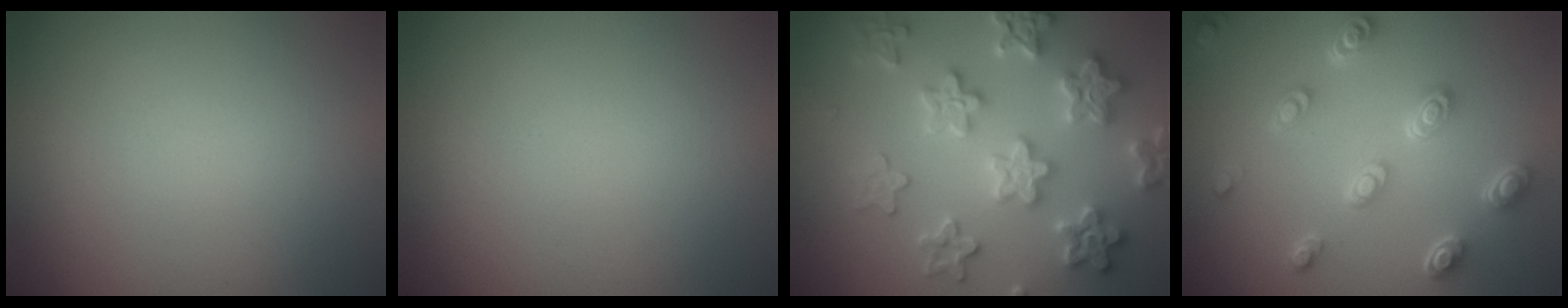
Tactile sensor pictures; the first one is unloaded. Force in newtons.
{"total": 0.0}
{"total": 6.1, "press": 6.0, "slide": 1.2}
{"total": 4.8, "press": 3.8, "slide": 2.9}